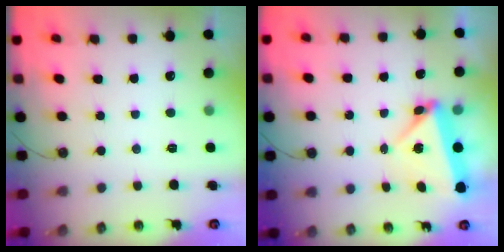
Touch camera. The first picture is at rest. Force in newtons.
{"total": 5.9, "press": 5.8, "slide": 1.1}